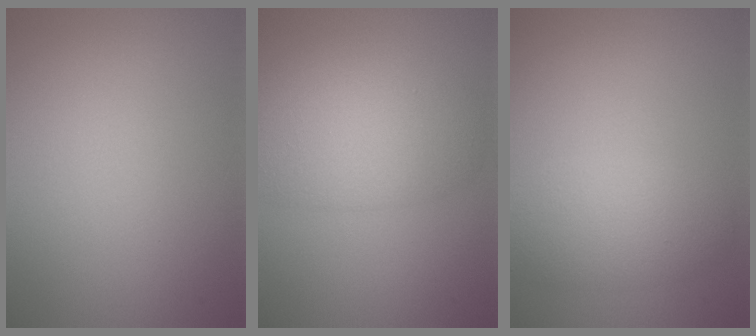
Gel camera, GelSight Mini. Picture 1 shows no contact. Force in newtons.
{"total": 5.7, "press": 5.7, "slide": 0.3}
{"total": 3.8, "press": 3.8, "slide": 0.4}